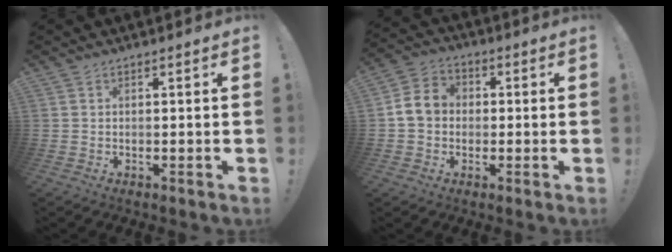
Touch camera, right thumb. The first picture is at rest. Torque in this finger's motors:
{"motor_torque": [0.02, 0.01, 0.00, 0.00, 0.00]}